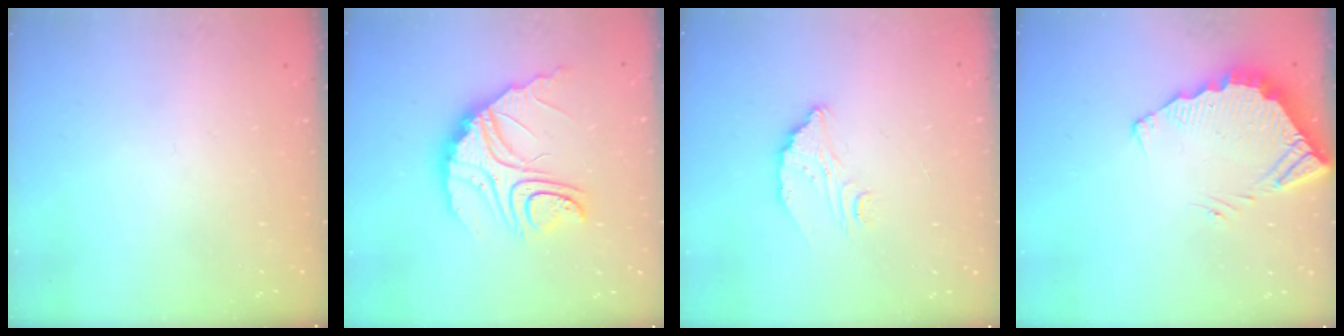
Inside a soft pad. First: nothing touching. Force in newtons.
{"total": 14.7, "press": 14.7, "slide": 1.1}
{"total": 5.8, "press": 5.8, "slide": 0.3}
{"total": 4.8, "press": 4.8, "slide": 0.3}